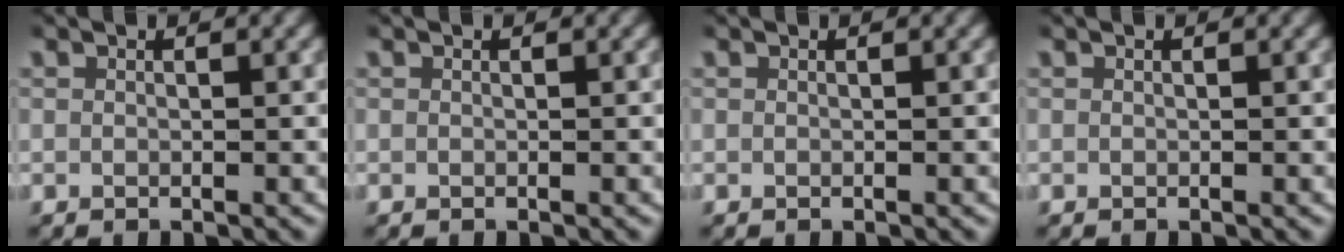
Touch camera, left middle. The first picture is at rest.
{"total": 0.0}
{"total": 0.0}
{"total": 0.0}